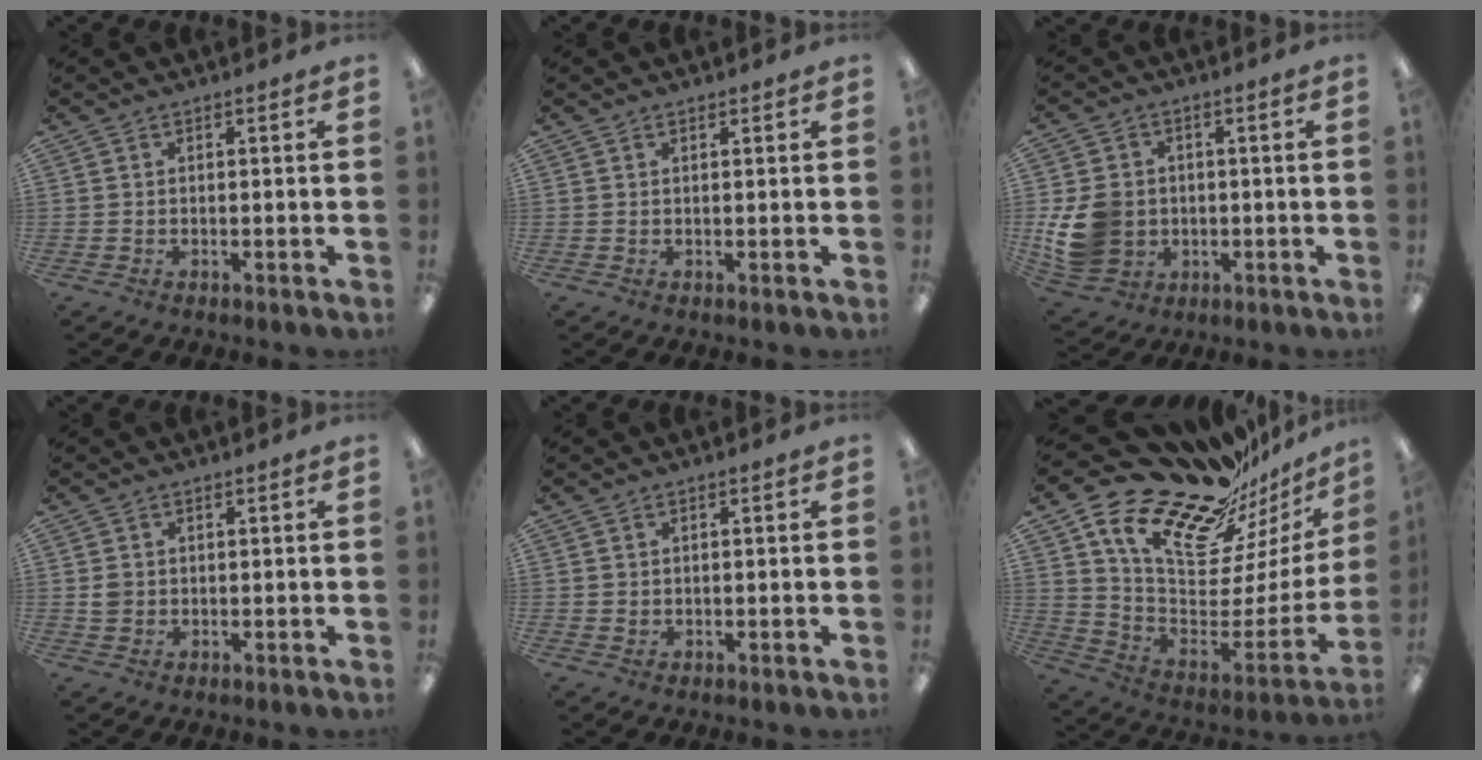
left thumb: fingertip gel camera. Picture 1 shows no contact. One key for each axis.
{"total": 0.7, "fx": 0.6, "fy": 0.3, "fz": 0.2, "tx": -0.004, "ty": 0.000, "tz": 0.012}
{"total": 12.1, "fx": -1.0, "fy": 10.4, "fz": 6.0, "tx": -0.132, "ty": 0.014, "tz": -0.014}
{"total": 2.5, "fx": 0.3, "fy": 2.3, "fz": 0.7, "tx": -0.008, "ty": 0.000, "tz": 0.004}
{"total": 1.2, "fx": 0.5, "fy": 1.0, "fz": 0.0, "tx": 0.007, "ty": 0.000, "tz": 0.007}
{"total": 24.5, "fx": 19.1, "fy": 10.6, "fz": 11.2, "tx": -0.175, "ty": -0.145, "tz": 0.340}